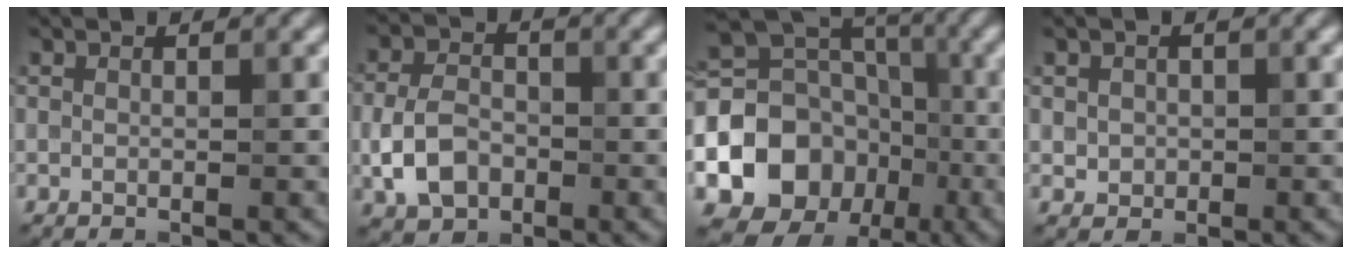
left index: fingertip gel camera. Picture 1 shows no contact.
{"total": 4.5, "force": [-1.4, 3.3, 2.8], "torque": [-0.058, -0.001, -0.031]}
{"total": 11.0, "force": [-3.0, 9.2, 5.2], "torque": [-0.105, 0.000, -0.061]}
{"total": 1.4, "force": [0.1, 1.3, 0.4], "torque": [-0.003, -0.006, 0.003]}